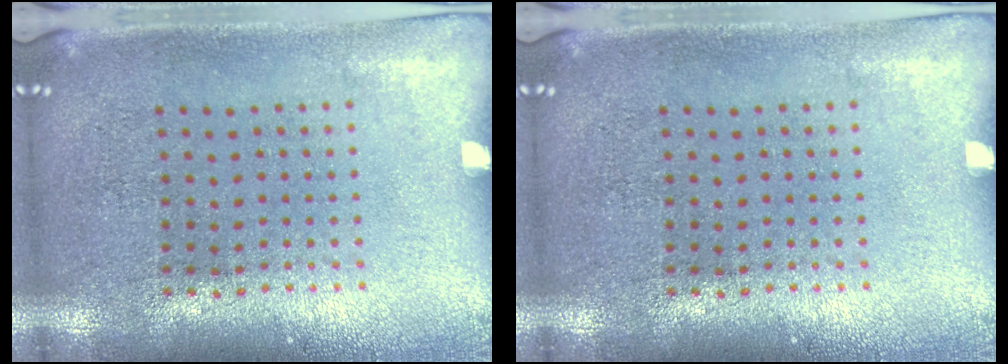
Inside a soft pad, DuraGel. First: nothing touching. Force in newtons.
{"total": 0.0}